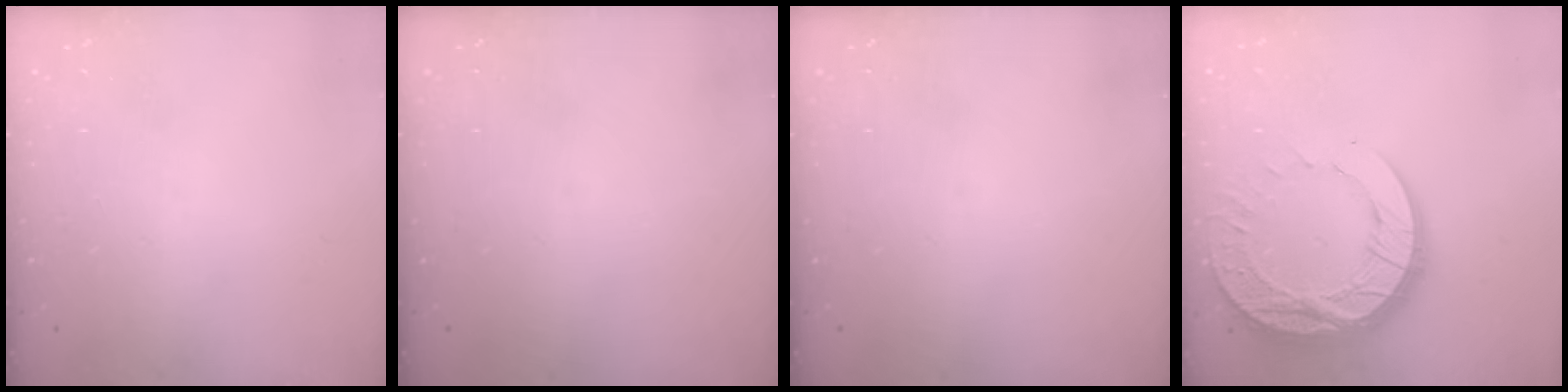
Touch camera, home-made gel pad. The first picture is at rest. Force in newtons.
{"total": 0.0}
{"total": 0.0}
{"total": 19.4, "press": 19.4, "slide": 1.8}